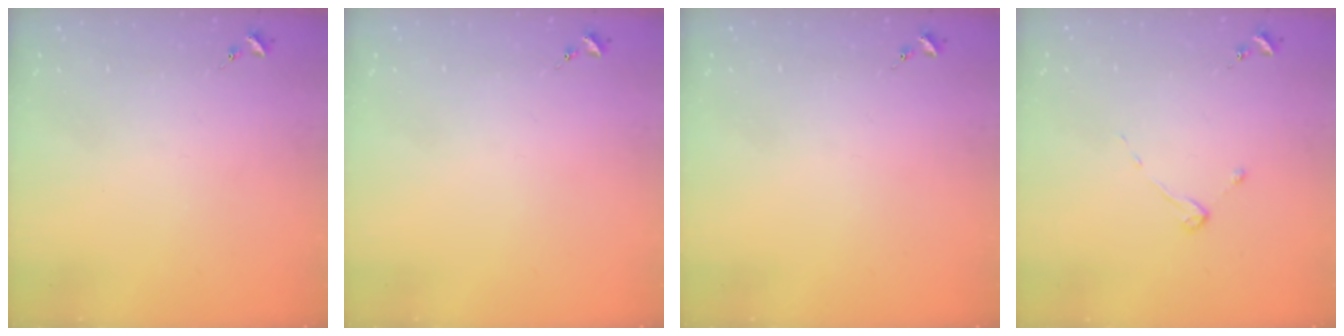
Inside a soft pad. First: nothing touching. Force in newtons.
{"total": 0.0}
{"total": 0.0}
{"total": 2.7, "press": 2.7, "slide": 0.3}